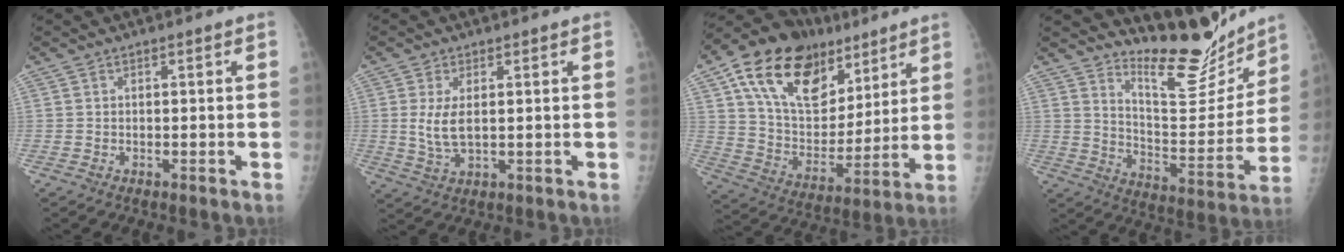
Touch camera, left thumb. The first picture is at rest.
{"total": 5.3, "force": [0.7, 2.5, 4.6], "torque": [-0.096, -0.011, 0.019]}
{"total": 23.9, "force": [12.9, 14.4, 14.0], "torque": [-0.209, -0.028, 0.227]}
{"total": 16.5, "force": [14.7, 4.0, 6.2], "torque": [-0.055, -0.128, 0.232]}